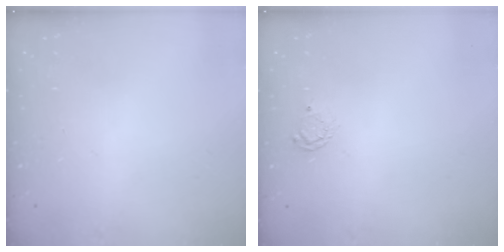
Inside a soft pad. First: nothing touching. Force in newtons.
{"total": 4.3, "press": 4.2, "slide": 0.6}